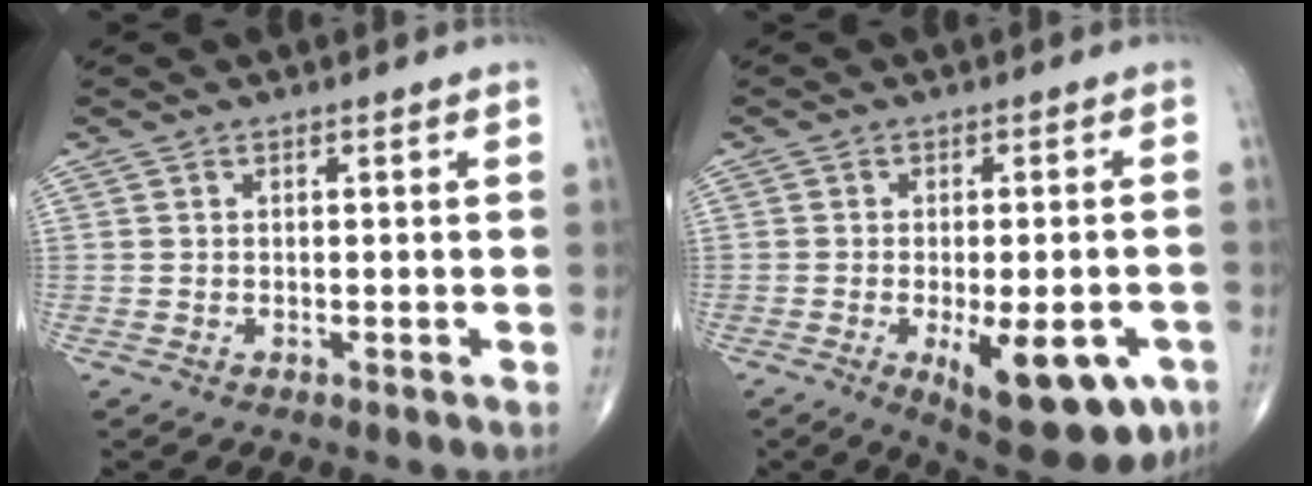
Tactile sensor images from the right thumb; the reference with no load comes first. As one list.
[{"total": 15.5, "force": [-6.2, 6.2, 12.8], "torque": [-0.136, 0.003, -0.068]}]